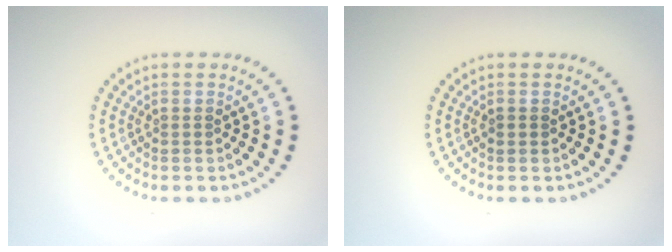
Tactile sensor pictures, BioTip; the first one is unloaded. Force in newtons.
{"total": 0.7, "press": 0.6, "slide": 0.1}